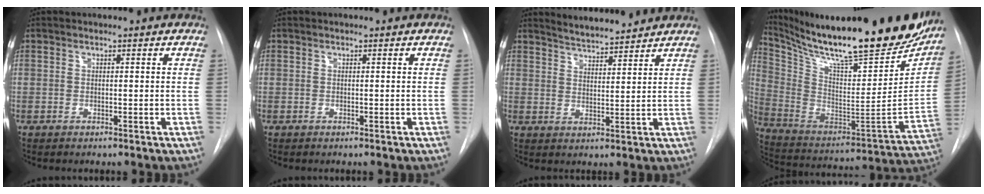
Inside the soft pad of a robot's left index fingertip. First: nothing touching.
{"total": 0.0}
{"total": 7.5, "force": [7.3, 0.5, 1.7], "torque": [-0.037, 0.008, 0.114]}
{"total": 32.8, "force": [26.8, 5.4, 18.0], "torque": [-0.317, -0.065, 0.391]}